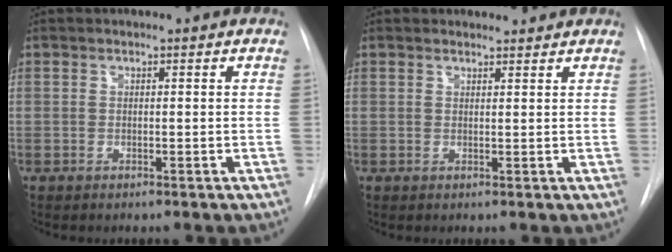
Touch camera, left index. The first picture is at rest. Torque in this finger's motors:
{"motor_torque": [0.82, -1.08, 0.08, 0.01]}